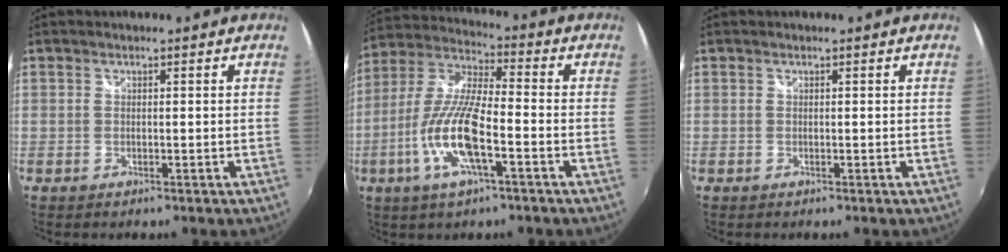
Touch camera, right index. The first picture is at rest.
{"total": 13.9, "force": [-5.0, 3.1, 12.6], "torque": [-0.263, -0.008, -0.100]}
{"total": 0.0}